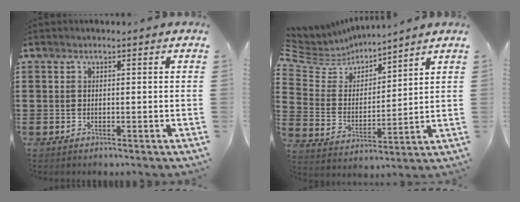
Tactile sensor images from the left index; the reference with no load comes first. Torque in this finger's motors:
{"motor_torque": [-1.26, 0.89, -0.57, -0.18]}